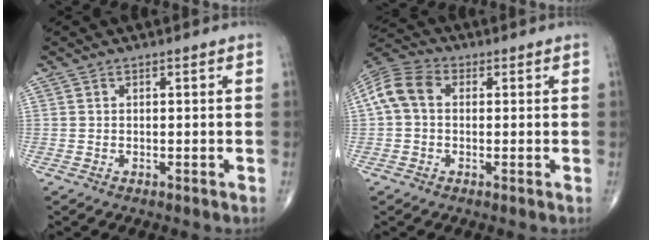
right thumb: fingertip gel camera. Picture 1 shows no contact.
{"total": 7.9, "force": [0.7, 5.7, 5.4], "torque": [-0.110, 0.029, 0.003]}